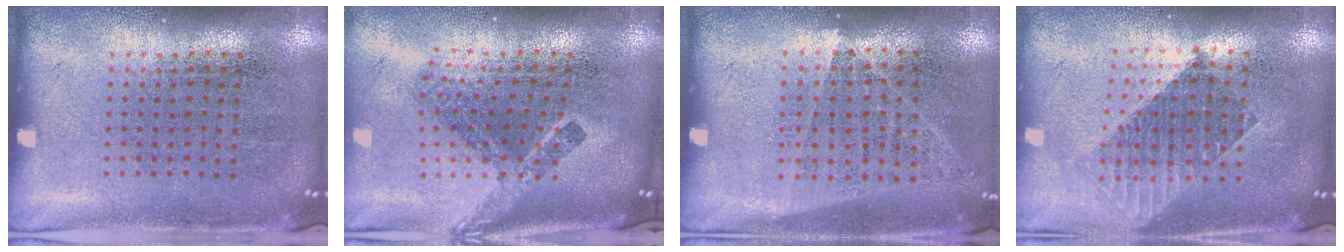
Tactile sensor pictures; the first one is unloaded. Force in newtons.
{"total": 2.4, "press": 1.5, "slide": 1.9}
{"total": 1.0, "press": 0.9, "slide": 0.4}
{"total": 1.7, "press": 1.4, "slide": 1.0}